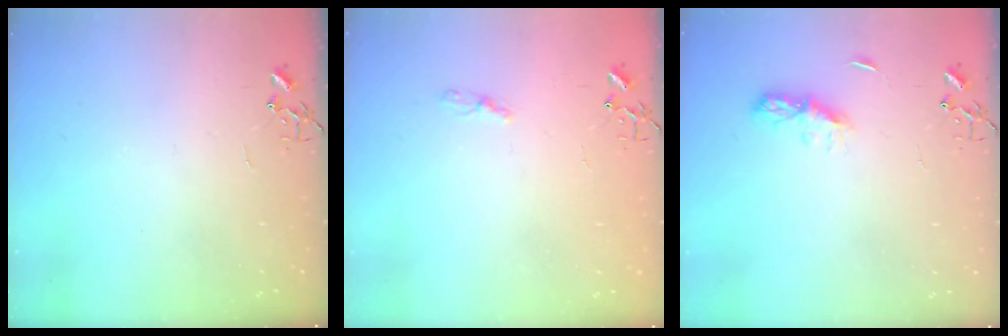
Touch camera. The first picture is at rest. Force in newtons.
{"total": 4.4, "press": 4.4, "slide": 0.6}
{"total": 6.4, "press": 6.3, "slide": 0.7}